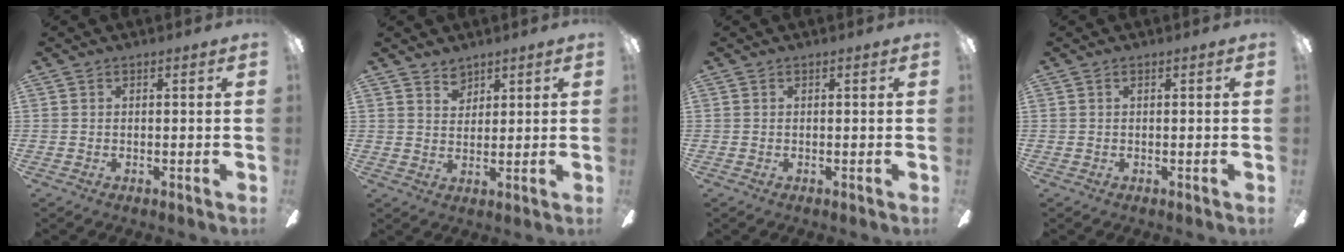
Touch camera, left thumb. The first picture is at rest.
{"total": 3.9, "force": [3.1, 2.3, 0.3], "torque": [0.002, -0.015, 0.058]}
{"total": 0.0}
{"total": 0.0}